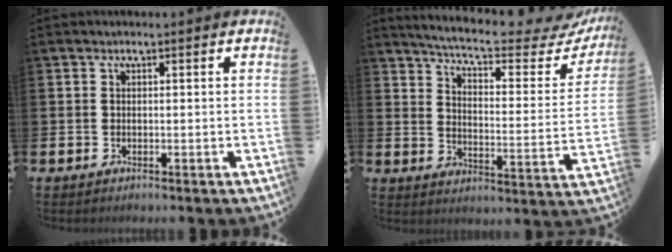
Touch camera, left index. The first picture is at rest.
{"total": 6.8, "force": [6.0, 0.5, 3.1], "torque": [-0.073, -0.048, 0.094]}